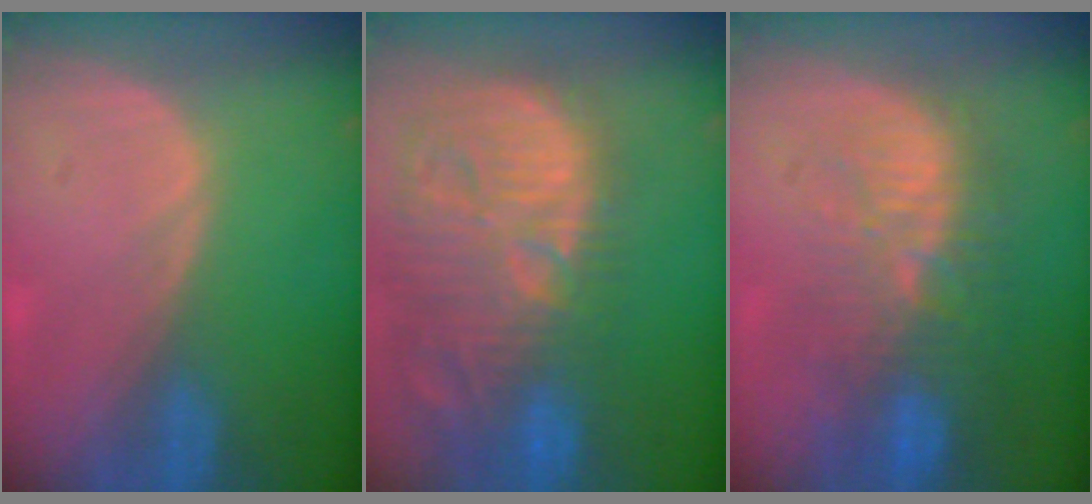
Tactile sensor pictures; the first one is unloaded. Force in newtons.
{"total": 15.5, "press": 13.5, "slide": 7.6}
{"total": 10.9, "press": 9.6, "slide": 5.1}